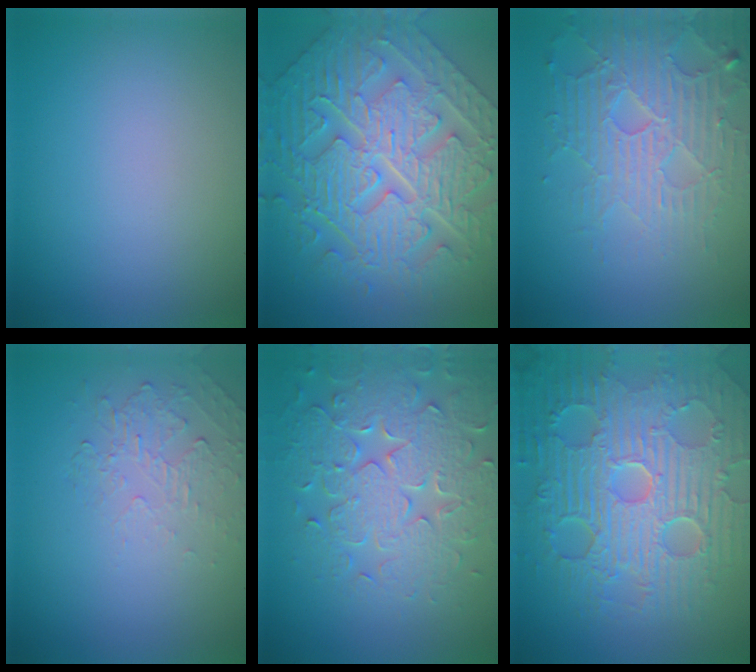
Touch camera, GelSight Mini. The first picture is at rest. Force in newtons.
{"total": 10.8, "press": 8.0, "slide": 7.3}
{"total": 4.6, "press": 4.4, "slide": 1.4}
{"total": 2.1, "press": 0.7, "slide": 2.0}
{"total": 7.1, "press": 5.8, "slide": 4.2}
{"total": 11.2, "press": 7.4, "slide": 8.5}